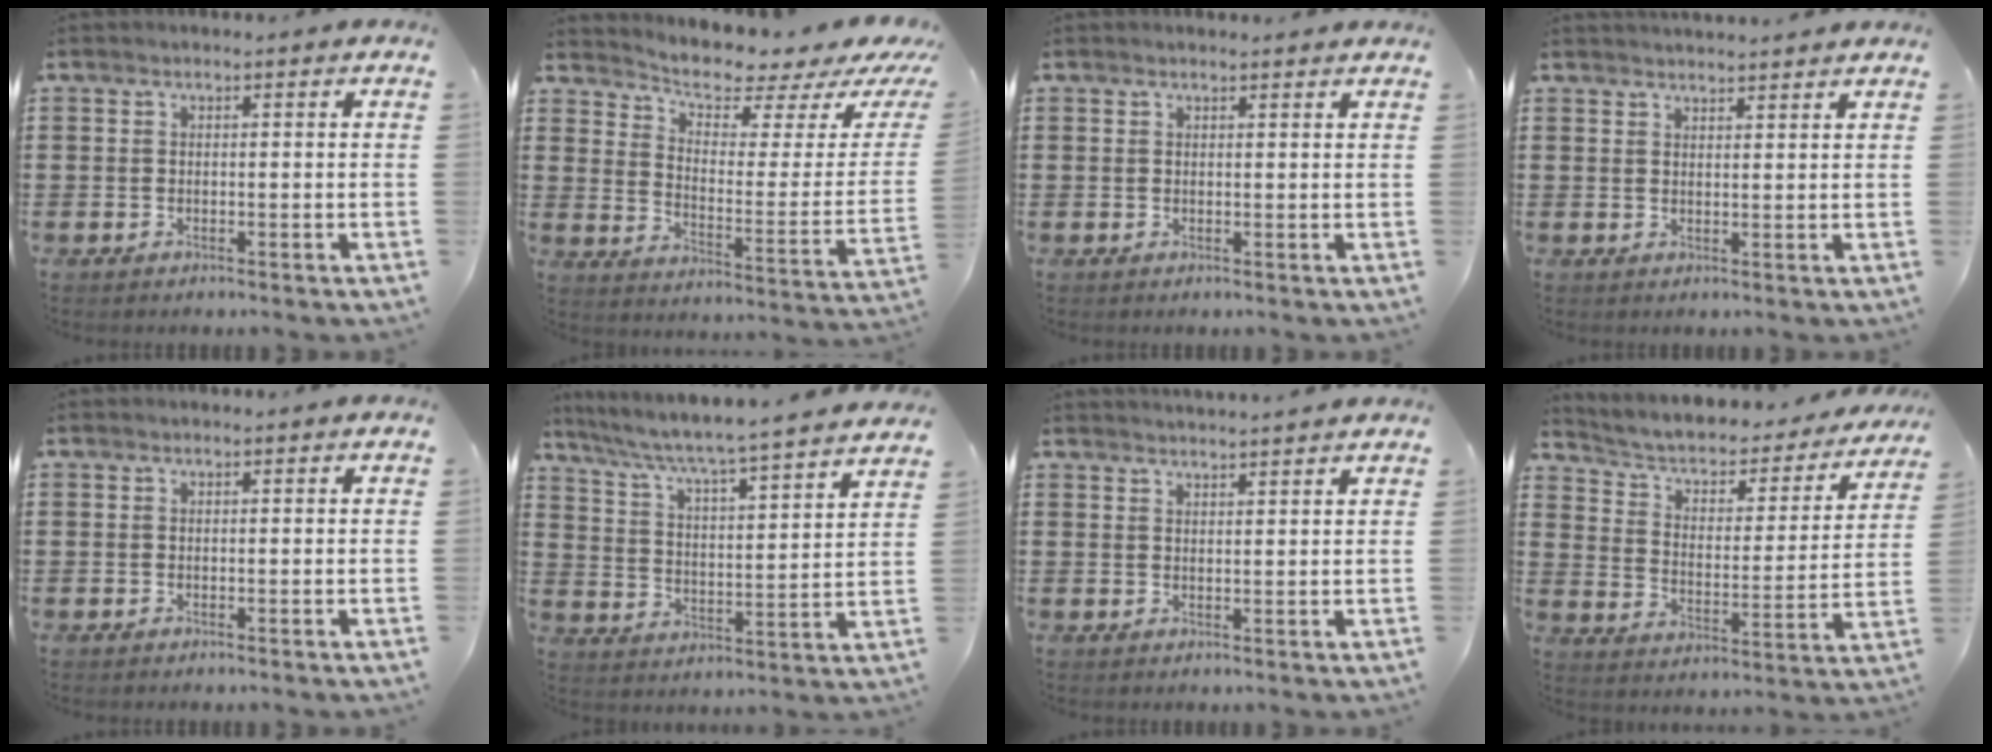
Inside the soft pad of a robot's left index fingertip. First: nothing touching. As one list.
[{"total": 4.2, "force": [3.7, 0.6, 1.9], "torque": [-0.060, -0.035, 0.058]}, {"total": 1.1, "force": [1.0, 0.0, 0.3], "torque": [-0.008, -0.002, 0.020]}, {"total": 2.1, "force": [2.1, -0.3, 0.0], "torque": [-0.005, -0.006, 0.041]}, {"total": 0.0}, {"total": 5.0, "force": [4.5, -0.7, 2.1], "torque": [-0.063, -0.047, 0.067]}, {"total": 2.2, "force": [2.1, -0.7, 0.0], "torque": [-0.006, -0.010, 0.042]}, {"total": 3.2, "force": [1.9, 1.8, 1.8], "torque": [-0.050, -0.020, 0.022]}]